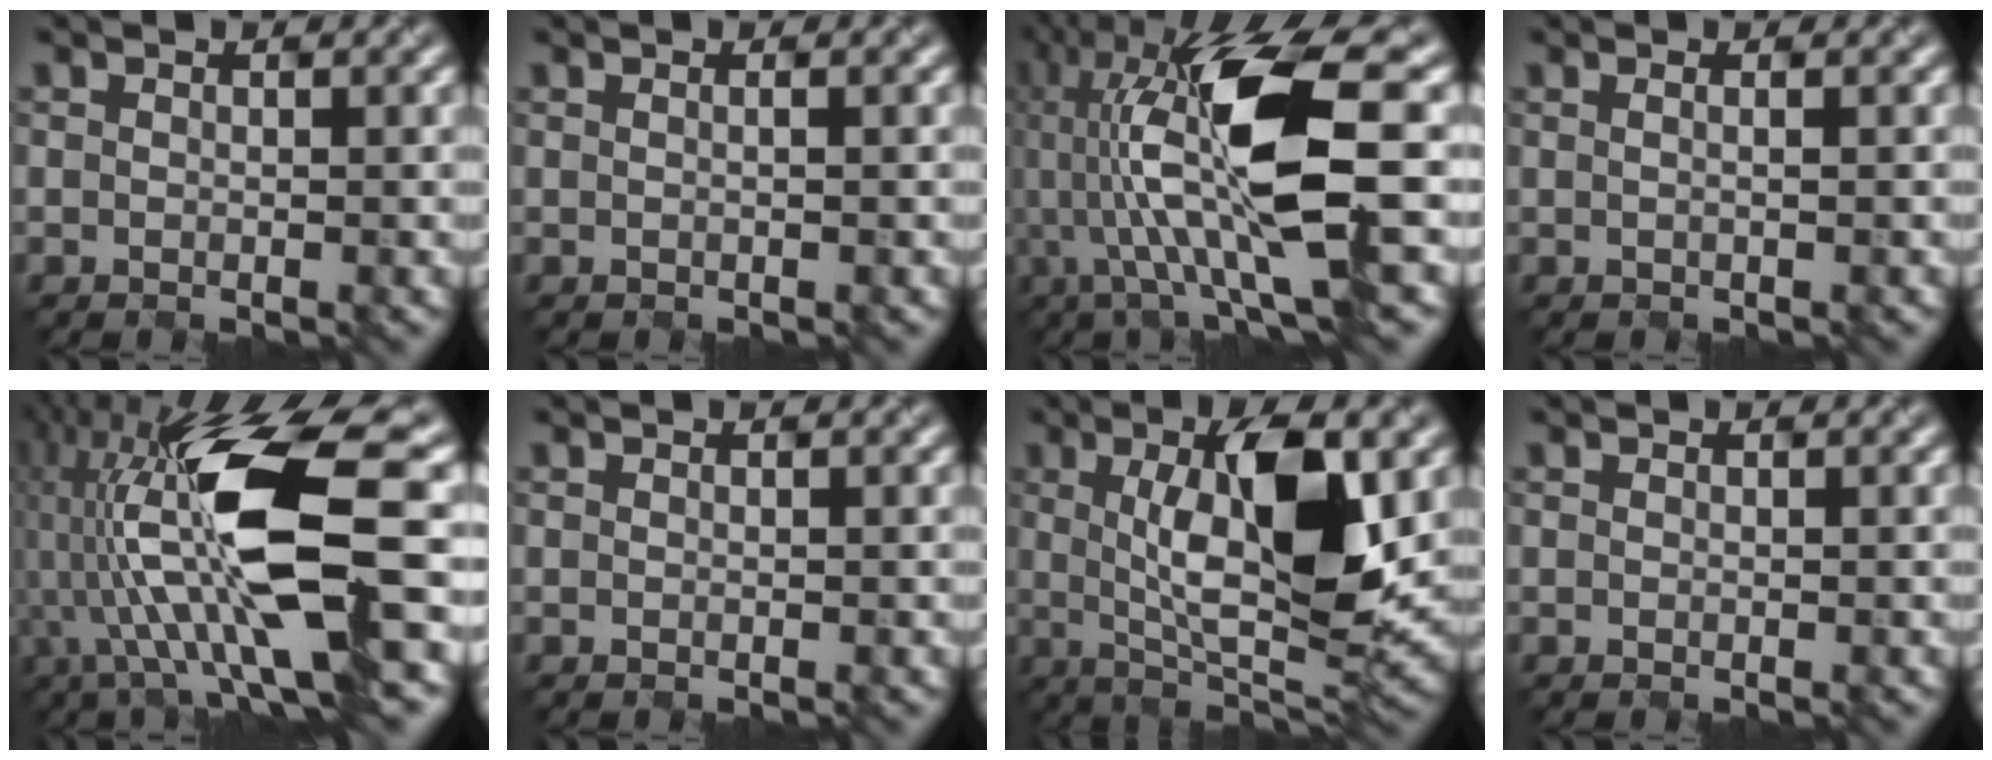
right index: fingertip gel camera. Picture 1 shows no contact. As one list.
[{"total": 1.4, "force": [0.4, 0.8, 1.1], "torque": [-0.012, 0.017, -0.003]}, {"total": 11.8, "force": [-0.7, 2.3, 11.6], "torque": [-0.236, 0.008, 0.006]}, {"total": 1.7, "force": [0.4, 0.9, 1.4], "torque": [-0.015, 0.018, -0.005]}, {"total": 12.9, "force": [-1.7, 2.8, 12.5], "torque": [-0.255, 0.005, -0.012]}, {"total": 0.0}, {"total": 9.6, "force": [0.5, 2.4, 9.3], "torque": [-0.161, -0.002, 0.029]}, {"total": 0.0}]